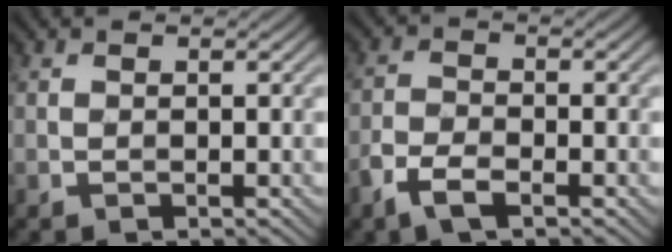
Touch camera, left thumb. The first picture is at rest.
{"total": 4.2, "force": [-2.6, 1.7, 2.8], "torque": [-0.066, -0.004, -0.061]}